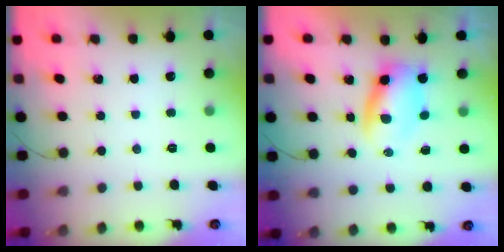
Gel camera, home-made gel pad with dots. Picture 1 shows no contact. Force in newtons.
{"total": 4.8, "press": 4.7, "slide": 1.1}